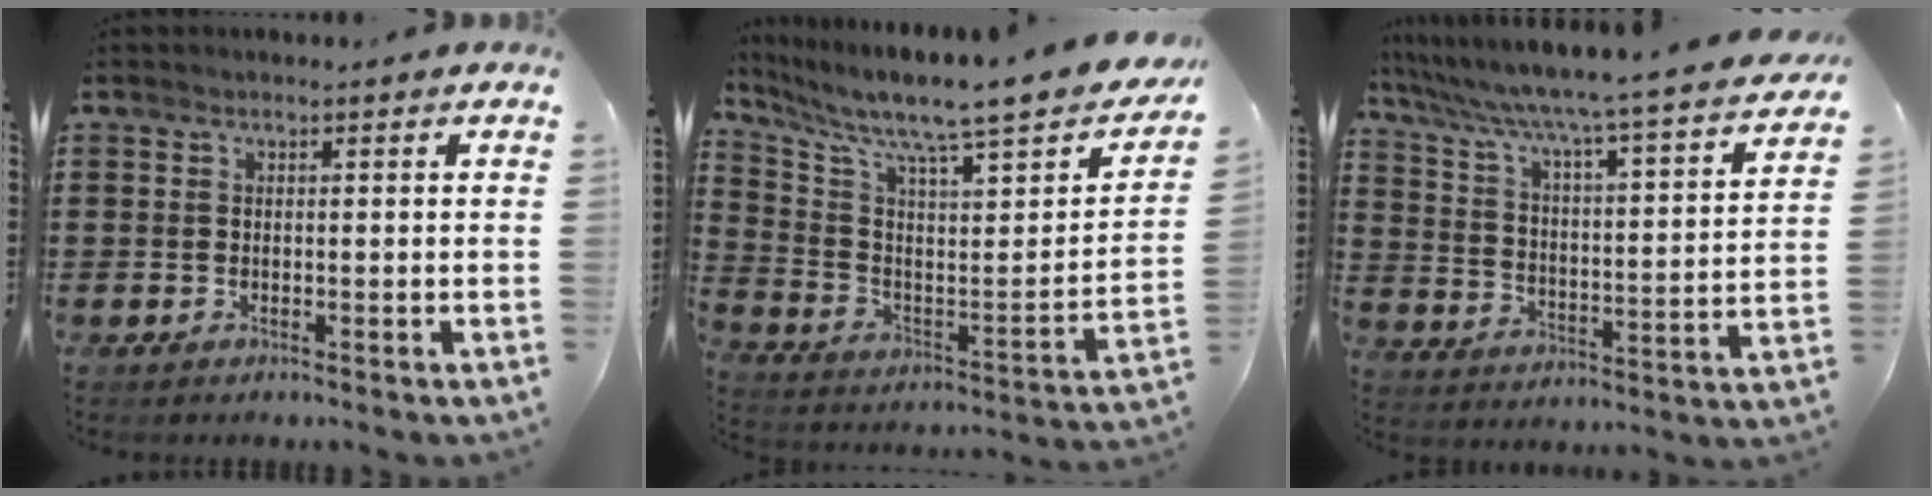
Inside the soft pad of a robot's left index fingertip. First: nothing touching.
{"total": 8.0, "force": [6.6, 0.3, 4.5], "torque": [-0.105, -0.068, 0.095]}
{"total": 4.8, "force": [4.2, -0.6, 2.4], "torque": [-0.069, -0.050, 0.055]}